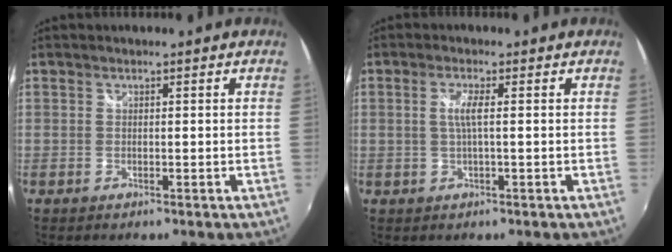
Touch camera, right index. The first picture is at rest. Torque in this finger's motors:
{"motor_torque": [0.31, 0.02, 0.21, 0.06]}